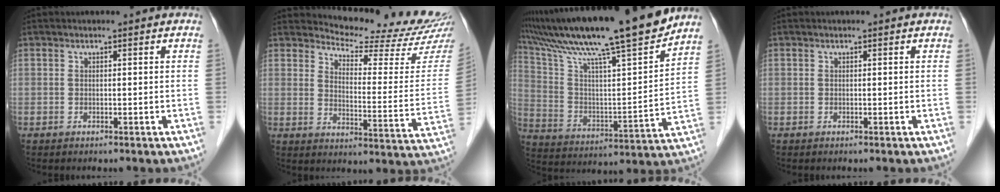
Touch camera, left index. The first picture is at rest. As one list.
[{"total": 16.7, "force": [16.2, -0.1, 4.0], "torque": [-0.060, -0.108, 0.193]}, {"total": 24.0, "force": [19.8, 0.0, 13.5], "torque": [-0.241, -0.006, 0.325]}, {"total": 0.0}]